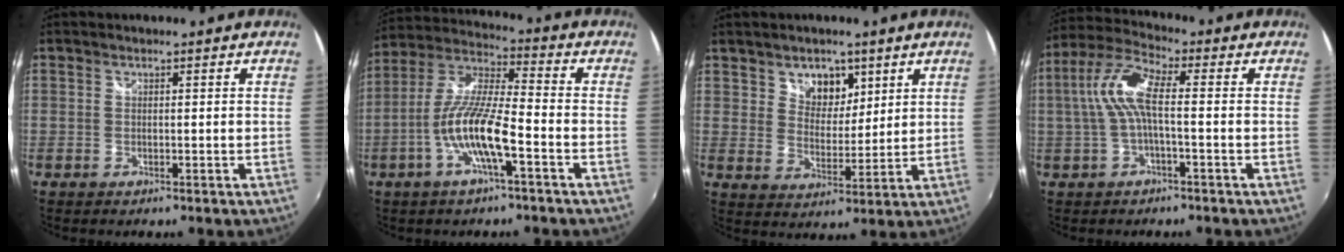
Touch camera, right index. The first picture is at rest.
{"total": 12.2, "force": [-4.8, 2.0, 11.1], "torque": [-0.227, -0.003, -0.092]}
{"total": 6.8, "force": [3.9, 4.9, 2.5], "torque": [-0.030, 0.002, 0.071]}
{"total": 8.6, "force": [-0.3, 2.3, 8.3], "torque": [-0.180, 0.015, -0.005]}